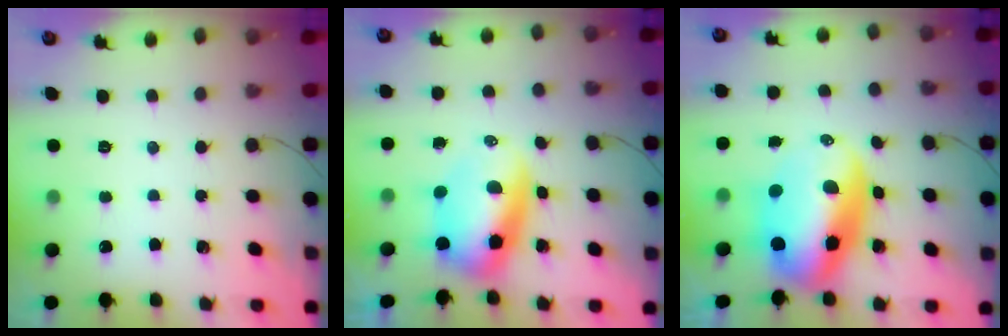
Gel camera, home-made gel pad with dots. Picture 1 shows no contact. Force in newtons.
{"total": 8.9, "press": 8.6, "slide": 2.5}
{"total": 15.6, "press": 15.2, "slide": 3.9}